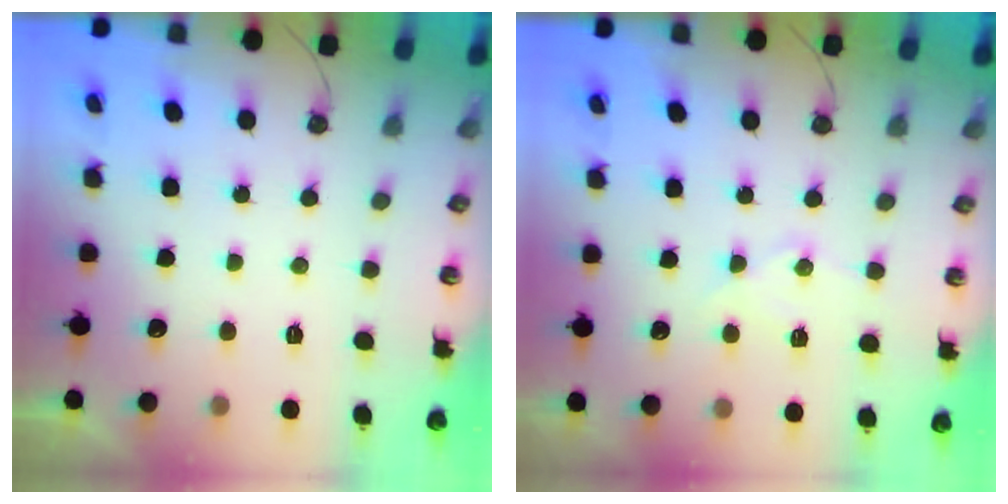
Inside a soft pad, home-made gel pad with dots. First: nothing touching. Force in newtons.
{"total": 10.0, "press": 10.0, "slide": 0.9}